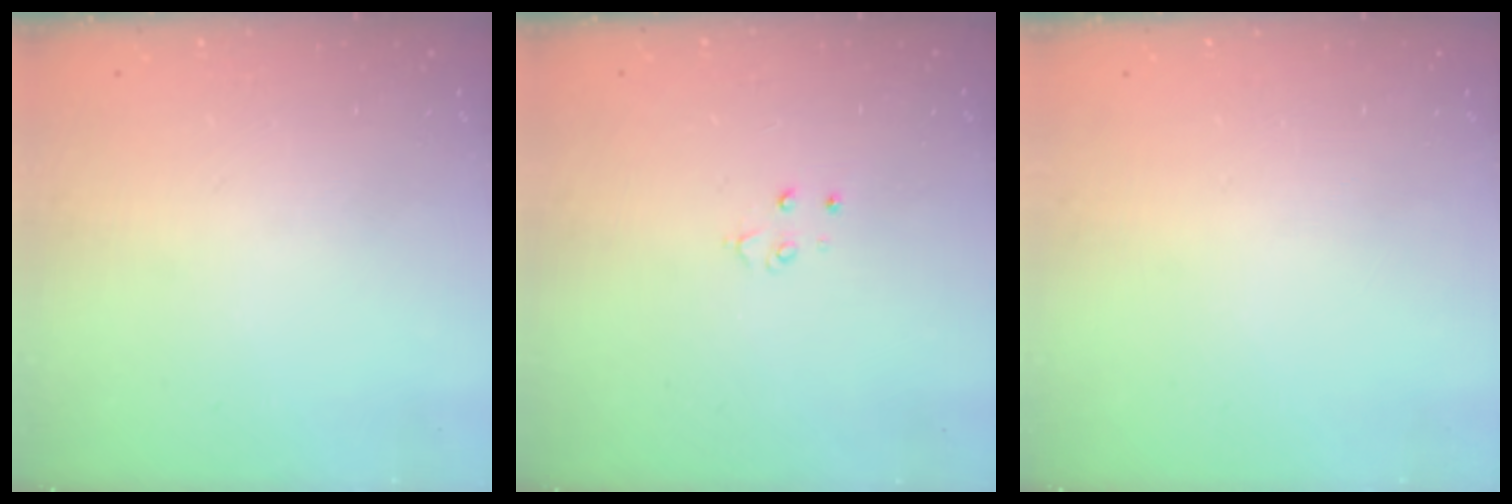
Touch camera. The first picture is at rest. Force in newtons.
{"total": 2.8, "press": 2.8, "slide": 0.3}
{"total": 0.0}